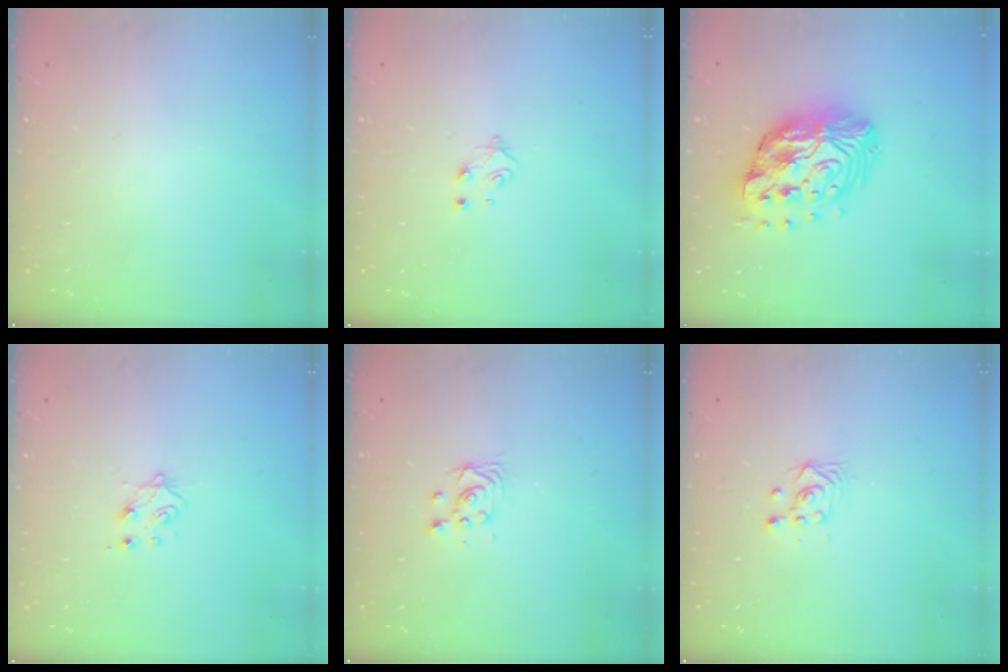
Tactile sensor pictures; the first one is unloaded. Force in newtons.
{"total": 4.9, "press": 4.9, "slide": 0.5}
{"total": 18.2, "press": 18.1, "slide": 1.3}
{"total": 5.5, "press": 5.4, "slide": 0.6}
{"total": 3.2, "press": 3.2, "slide": 0.6}
{"total": 2.9, "press": 2.9, "slide": 0.6}